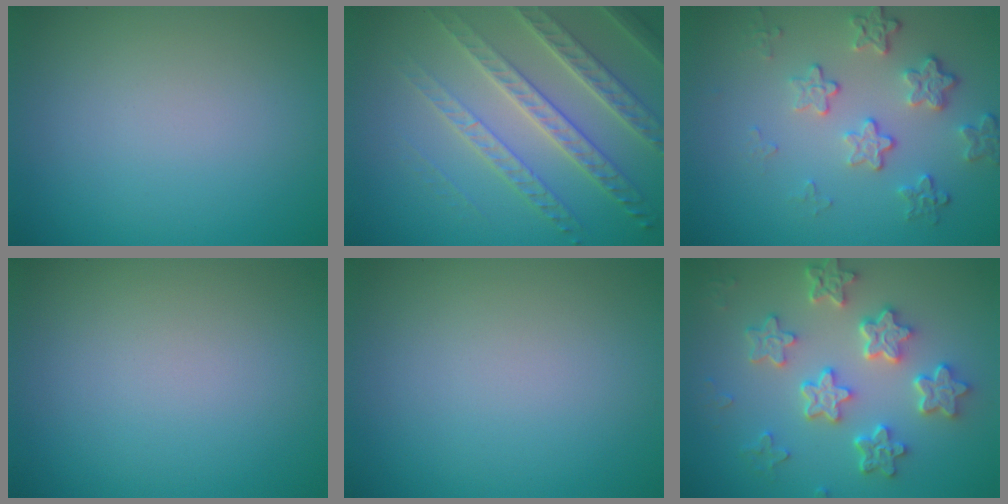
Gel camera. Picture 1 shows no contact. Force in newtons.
{"total": 6.7, "press": 4.8, "slide": 4.6}
{"total": 4.1, "press": 3.1, "slide": 2.6}
{"total": 0.0}
{"total": 0.0}
{"total": 5.8, "press": 4.7, "slide": 3.4}